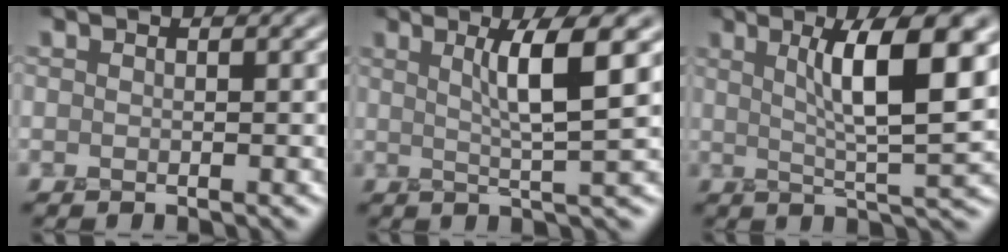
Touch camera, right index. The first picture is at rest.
{"total": 5.1, "force": [1.8, 0.6, 4.8], "torque": [-0.069, 0.006, 0.029]}
{"total": 8.1, "force": [2.7, 1.5, 7.5], "torque": [-0.101, 0.008, 0.042]}